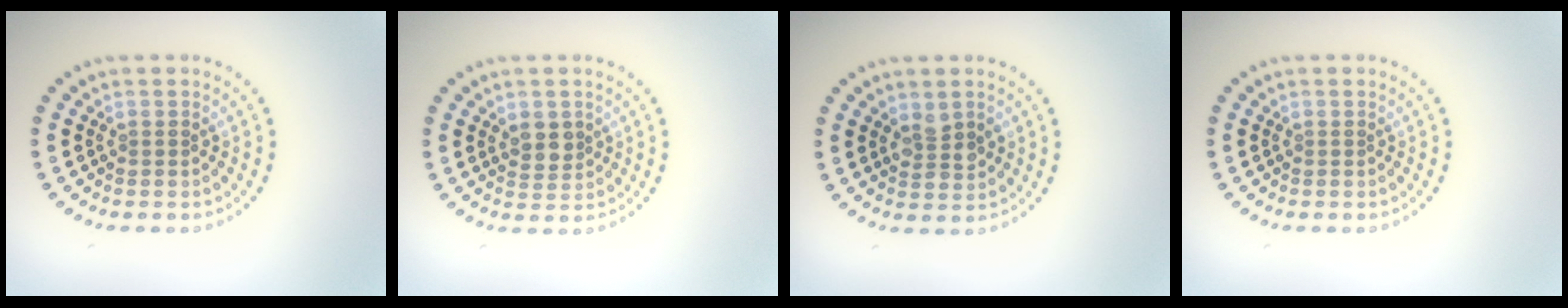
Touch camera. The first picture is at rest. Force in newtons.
{"total": 2.1, "press": 2.0, "slide": 0.7}
{"total": 2.2, "press": 2.1, "slide": 0.4}
{"total": 0.0}